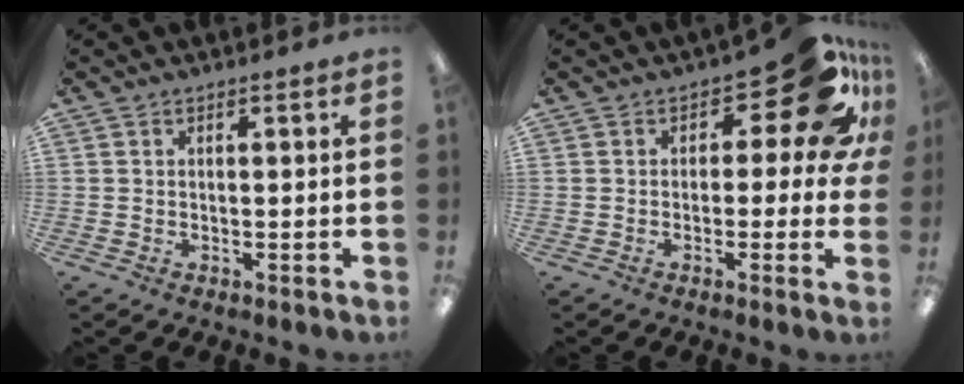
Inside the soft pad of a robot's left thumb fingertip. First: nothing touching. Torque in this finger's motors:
{"motor_torque": [1.42, 1.47, -0.10, -0.01, 0.01]}